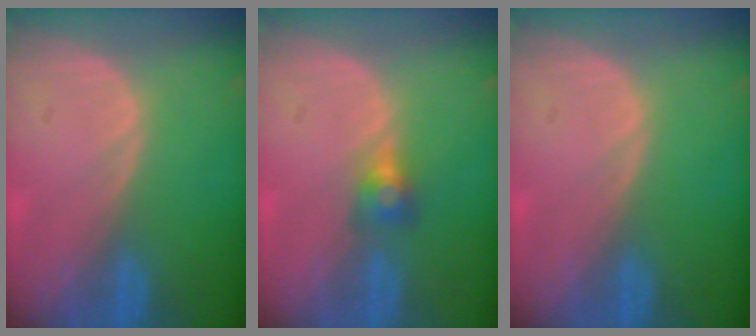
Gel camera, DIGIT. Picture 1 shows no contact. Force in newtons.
{"total": 2.8, "press": 2.5, "slide": 1.3}
{"total": 0.0}